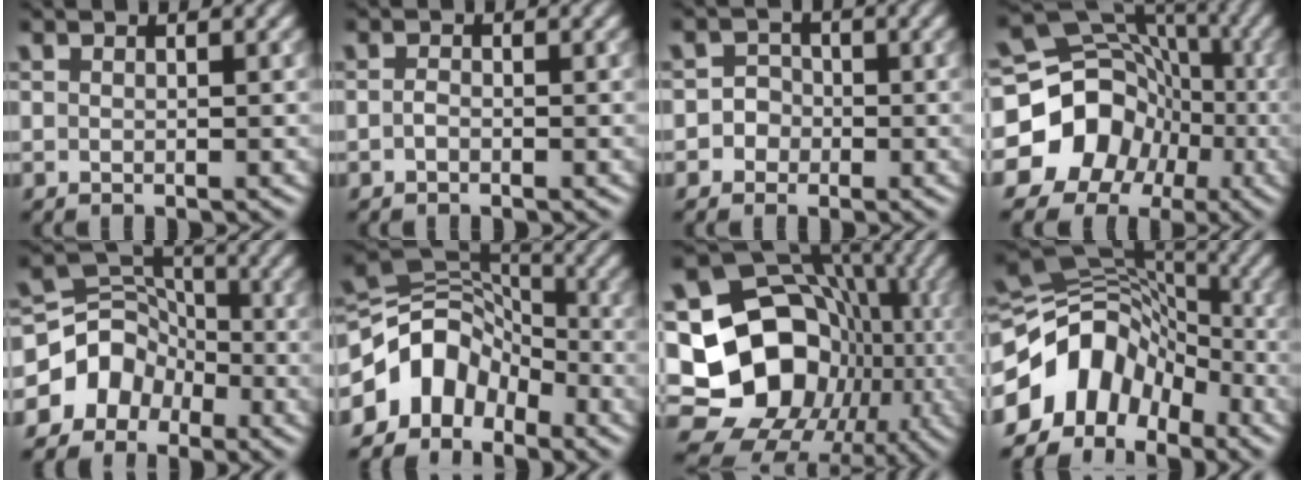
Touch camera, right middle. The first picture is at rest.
{"total": 0.7, "force": [-0.3, 0.4, 0.5], "torque": [-0.012, 0.000, -0.007]}
{"total": 2.5, "force": [-0.8, 2.3, 0.3], "torque": [0.027, 0.011, -0.028]}
{"total": 14.9, "force": [-5.1, 13.2, 4.8], "torque": [-0.102, -0.013, -0.105]}
{"total": 5.9, "force": [-3.0, 4.7, 1.7], "torque": [-0.014, 0.016, -0.071]}
{"total": 7.1, "force": [-3.6, 5.1, 3.3], "torque": [-0.049, 0.014, -0.082]}
{"total": 19.0, "force": [-3.3, 16.4, 9.1], "torque": [-0.134, 0.010, -0.071]}
{"total": 10.2, "force": [-4.7, 7.3, 5.4], "torque": [-0.092, 0.021, -0.105]}